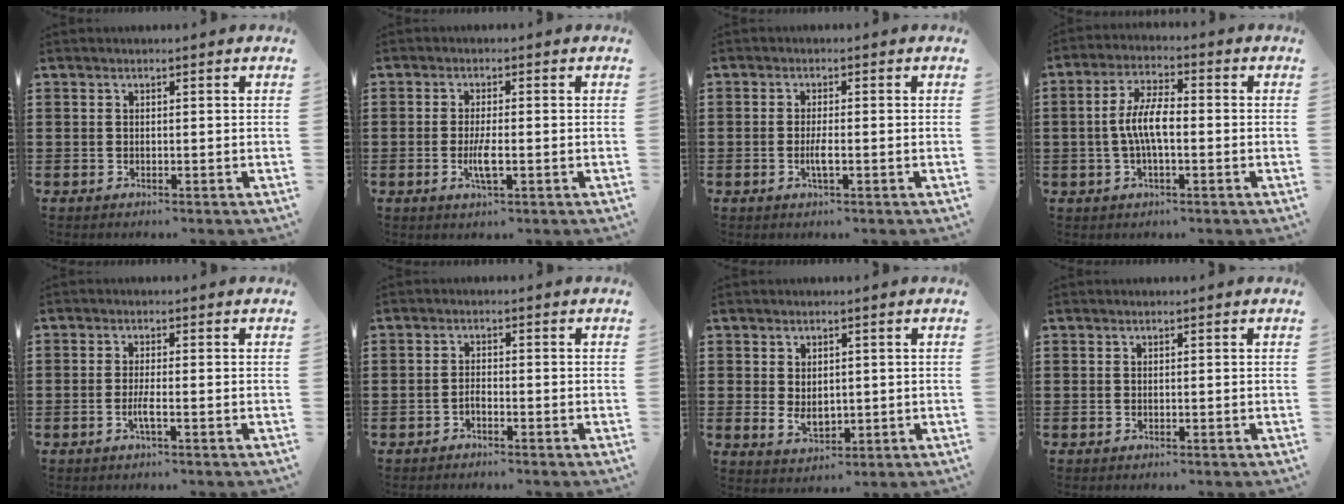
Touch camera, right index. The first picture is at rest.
{"total": 3.6, "force": [-0.9, 0.6, 3.5], "torque": [-0.079, -0.010, -0.022]}
{"total": 2.3, "force": [-0.7, 0.3, 2.1], "torque": [-0.052, -0.006, -0.017]}
{"total": 6.6, "force": [-0.7, 2.3, 6.1], "torque": [-0.130, 0.001, -0.019]}
{"total": 2.3, "force": [-1.0, 0.2, 2.1], "torque": [-0.050, -0.007, -0.021]}
{"total": 1.2, "force": [-1.1, 0.3, 0.6], "torque": [-0.014, -0.002, -0.019]}
{"total": 3.2, "force": [0.4, 2.3, 2.2], "torque": [-0.039, 0.004, 0.005]}
{"total": 0.0}